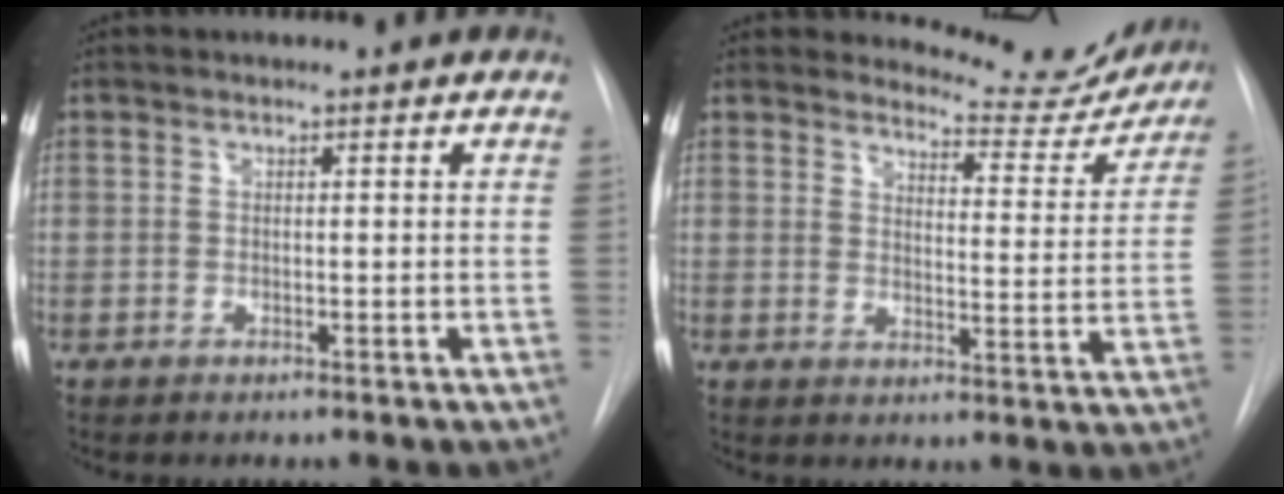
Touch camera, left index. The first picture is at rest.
{"total": 10.6, "force": [10.4, 2.0, 0.0], "torque": [0.011, -0.048, 0.115]}